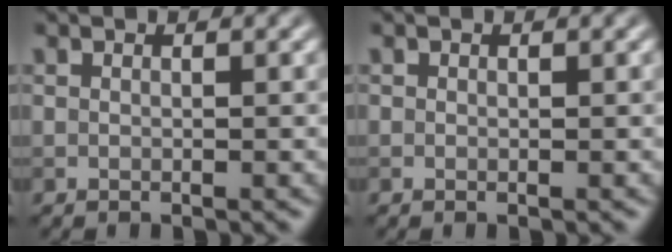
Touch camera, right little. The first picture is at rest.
{"total": 0.0}